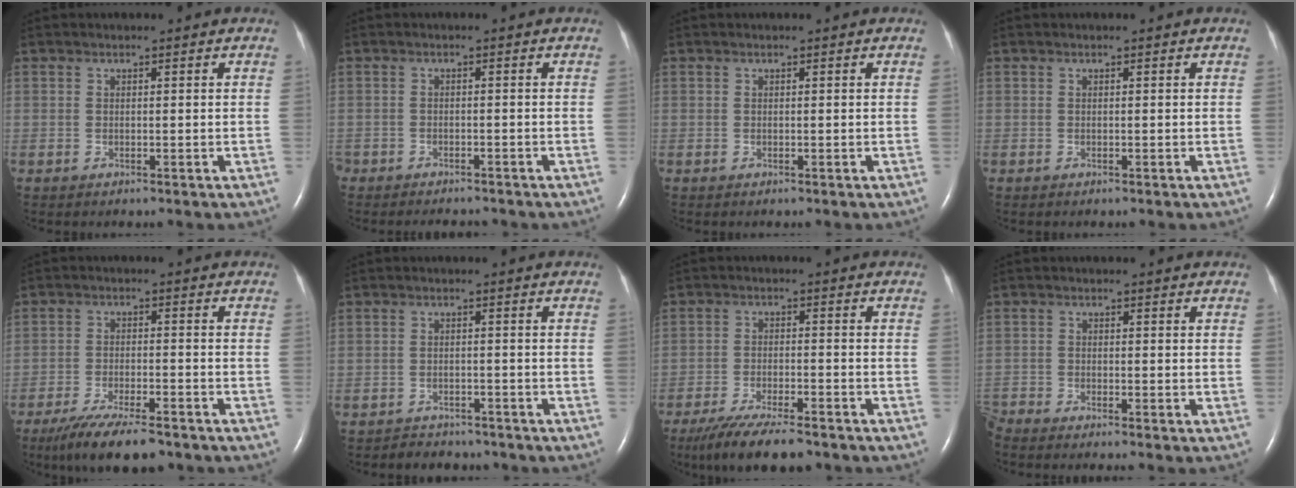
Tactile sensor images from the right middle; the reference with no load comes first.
{"total": 4.9, "force": [-4.4, 1.6, 1.4], "torque": [-0.018, -0.004, -0.059]}
{"total": 0.0}
{"total": 0.0}
{"total": 10.4, "force": [-8.3, 1.6, 6.1], "torque": [-0.106, -0.026, -0.135]}
{"total": 4.7, "force": [-4.3, 1.9, 0.2], "torque": [-0.009, 0.001, -0.058]}
{"total": 10.5, "force": [-8.7, 1.4, 5.7], "torque": [-0.100, -0.028, -0.141]}
{"total": 3.9, "force": [-3.7, -0.9, 0.9], "torque": [-0.013, -0.013, -0.066]}